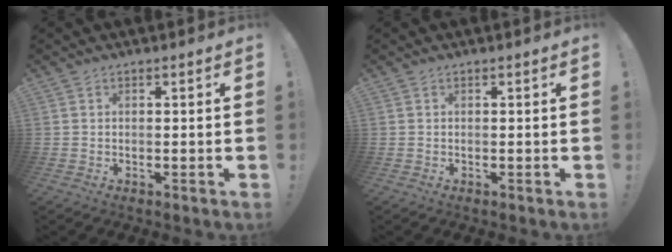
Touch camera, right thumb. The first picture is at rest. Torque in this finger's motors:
{"motor_torque": [0.00, 0.00, -0.03, 0.03, 0.01]}